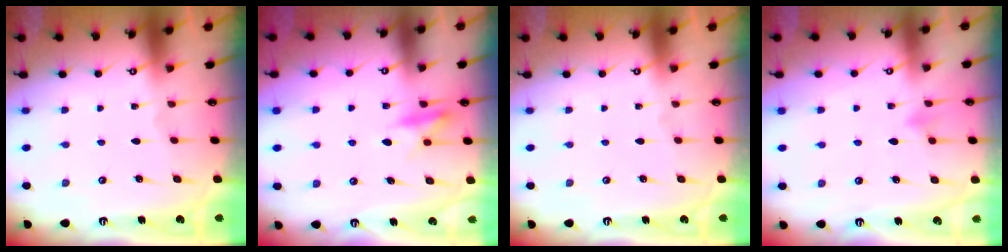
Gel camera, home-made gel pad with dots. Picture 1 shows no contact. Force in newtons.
{"total": 10.0, "press": 9.9, "slide": 1.2}
{"total": 0.0}
{"total": 5.8, "press": 5.8, "slide": 0.3}